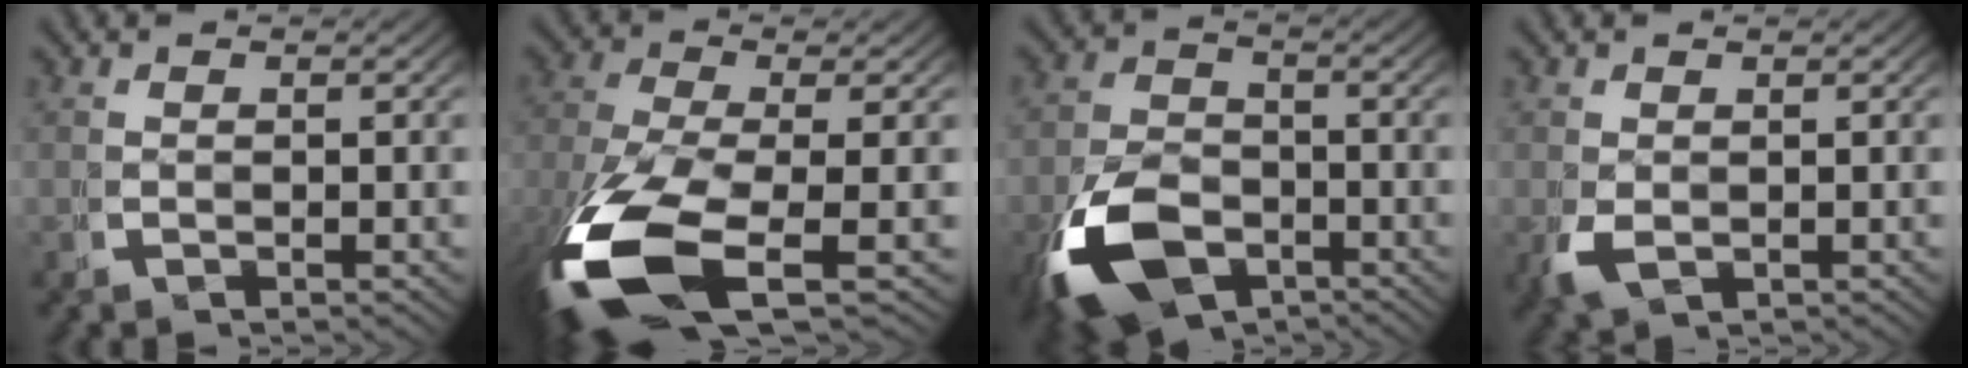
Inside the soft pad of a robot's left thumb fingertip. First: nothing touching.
{"total": 12.4, "force": [-4.5, 6.3, 9.7], "torque": [-0.229, -0.048, -0.046]}
{"total": 9.2, "force": [-4.5, 6.0, 5.4], "torque": [-0.120, -0.044, -0.057]}
{"total": 1.8, "force": [-0.6, 1.4, 1.1], "torque": [-0.035, -0.017, 0.004]}